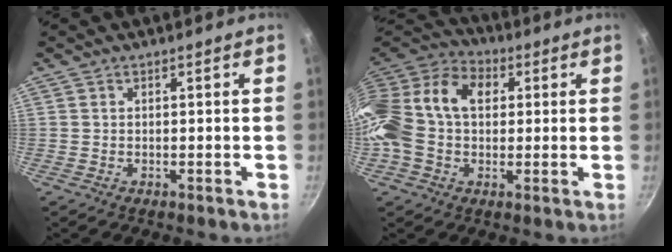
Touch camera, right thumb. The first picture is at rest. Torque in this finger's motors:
{"motor_torque": [1.15, 3.13, 1.21, -1.02, 0.38]}